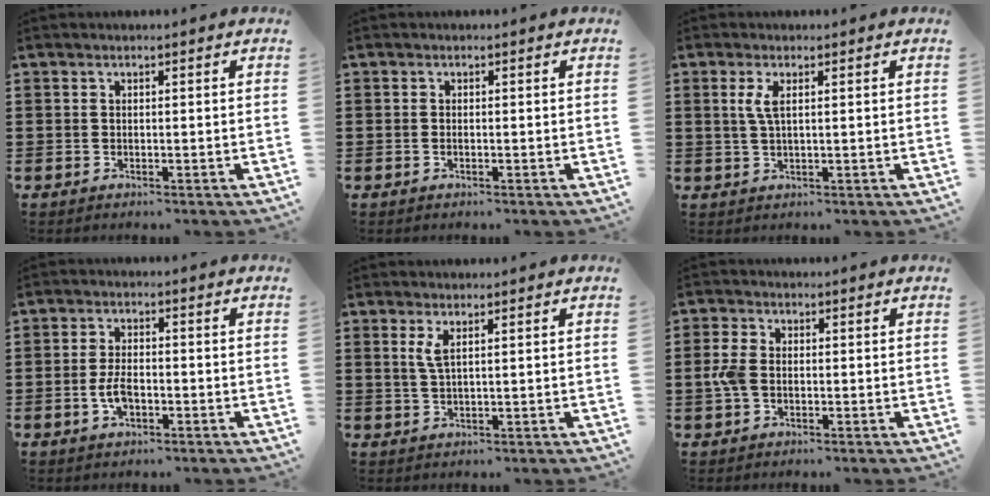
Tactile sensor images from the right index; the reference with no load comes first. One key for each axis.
{"total": 0.0}
{"total": 2.6, "fx": 0.7, "fy": 0.6, "fz": 2.4, "tx": -0.050, "ty": 0.003, "tz": 0.012}
{"total": 3.8, "fx": -1.1, "fy": 1.8, "fz": 3.1, "tx": -0.067, "ty": 0.000, "tz": -0.022}
{"total": 2.3, "fx": 1.0, "fy": 0.5, "fz": 2.0, "tx": -0.044, "ty": 0.002, "tz": 0.018}
{"total": 3.4, "fx": -0.3, "fy": 2.2, "fz": 2.6, "tx": -0.072, "ty": -0.001, "tz": -0.012}